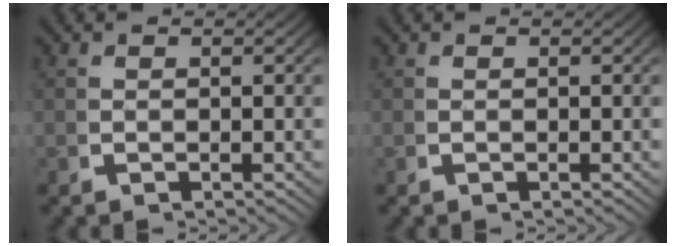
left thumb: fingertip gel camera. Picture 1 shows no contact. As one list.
[{"total": 0.0}]